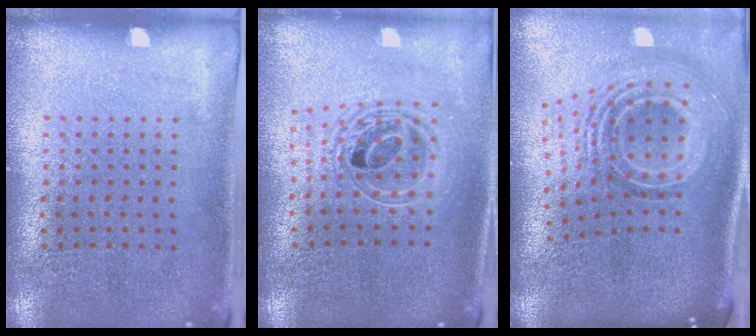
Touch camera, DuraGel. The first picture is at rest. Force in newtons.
{"total": 1.8, "press": 1.5, "slide": 1.0}
{"total": 2.3, "press": 1.5, "slide": 1.7}